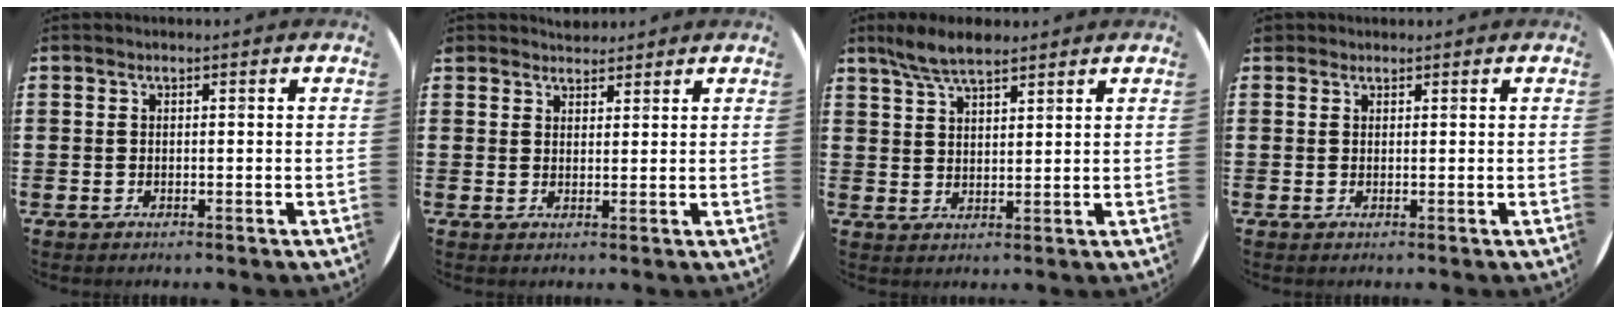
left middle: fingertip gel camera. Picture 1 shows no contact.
{"total": 2.4, "force": [2.3, 0.6, -0.2], "torque": [-0.002, 0.000, 0.044]}
{"total": 5.6, "force": [4.8, 1.2, 2.6], "torque": [-0.062, -0.006, 0.088]}
{"total": 0.8, "force": [0.7, 0.3, -0.1], "torque": [0.000, 0.002, 0.014]}